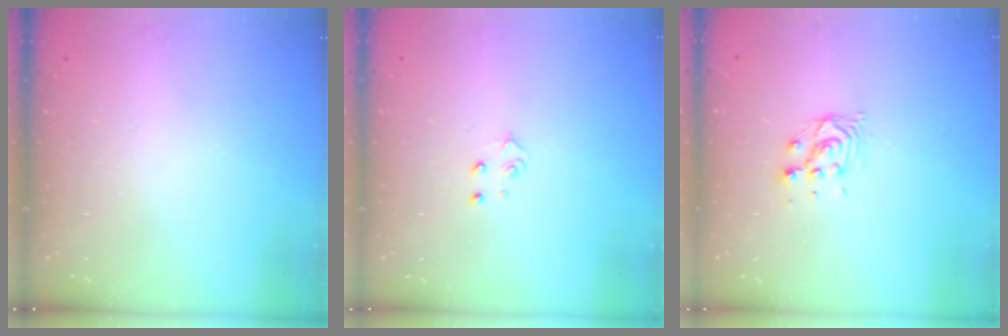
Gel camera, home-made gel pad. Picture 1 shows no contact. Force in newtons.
{"total": 3.9, "press": 3.9, "slide": 0.3}
{"total": 5.5, "press": 5.5, "slide": 0.3}